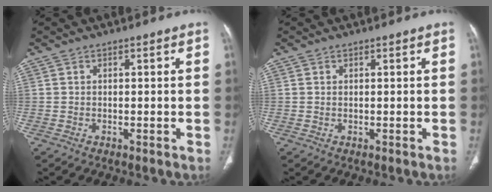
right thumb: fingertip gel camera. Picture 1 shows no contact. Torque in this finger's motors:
{"motor_torque": [1.63, 1.35, 0.10, -0.44, -0.03]}